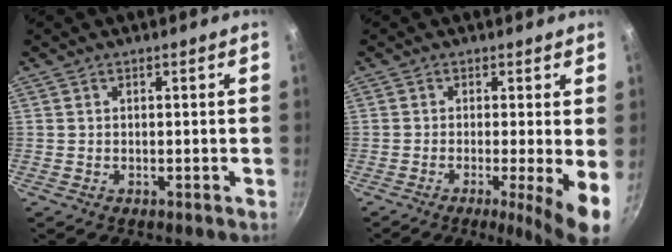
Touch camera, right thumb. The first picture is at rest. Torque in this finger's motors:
{"motor_torque": [-0.19, 0.46, -0.31, -0.02, 0.17]}